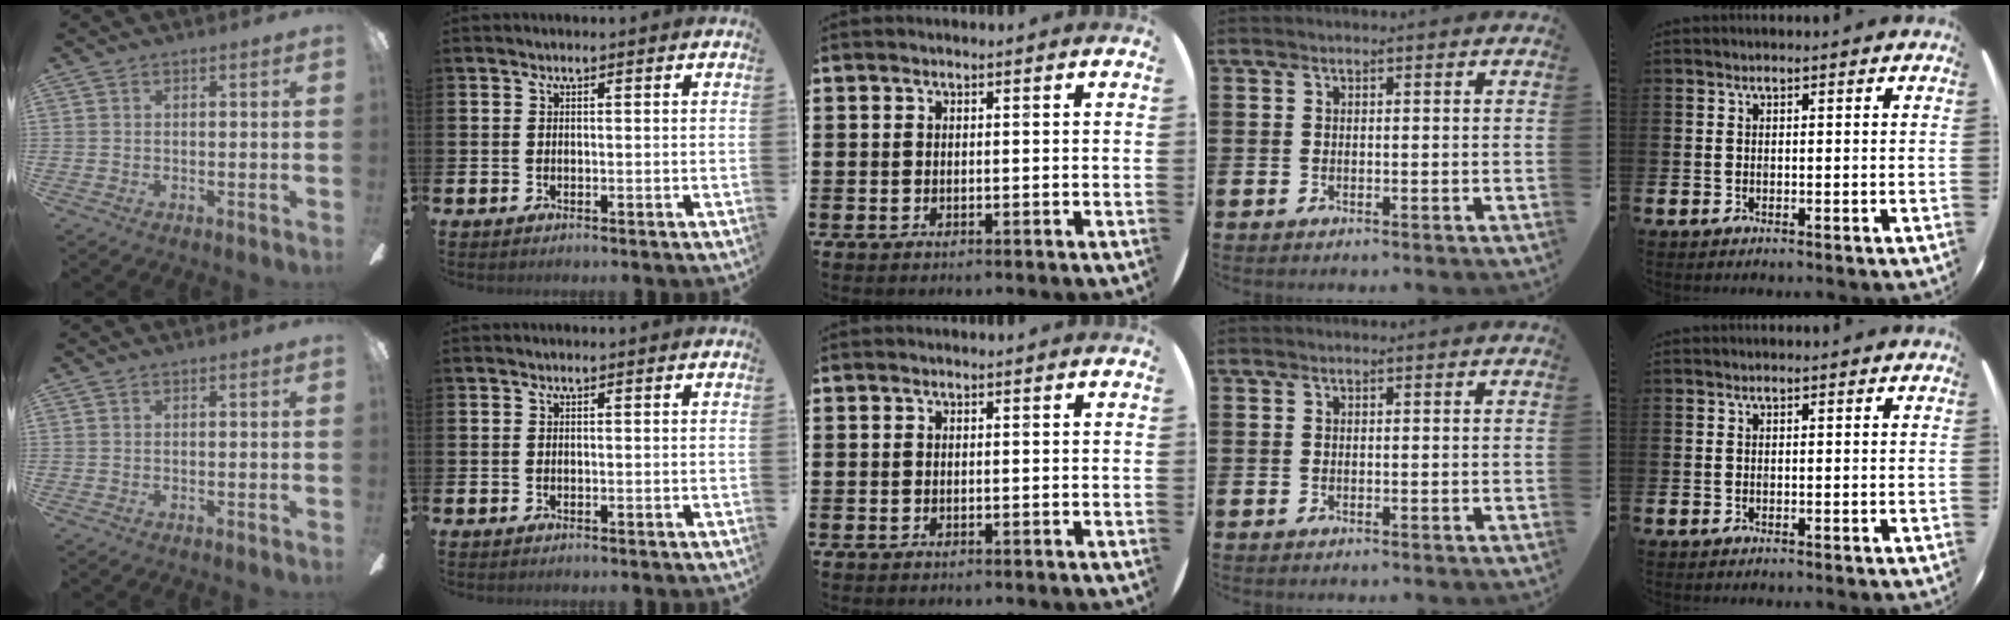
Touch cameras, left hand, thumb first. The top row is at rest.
{}